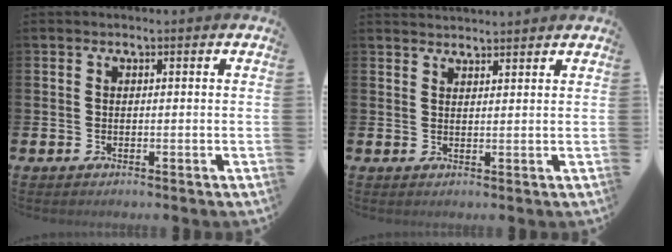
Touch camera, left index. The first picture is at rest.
{"total": 2.4, "force": [2.3, 0.3, 0.1], "torque": [0.001, -0.012, 0.042]}